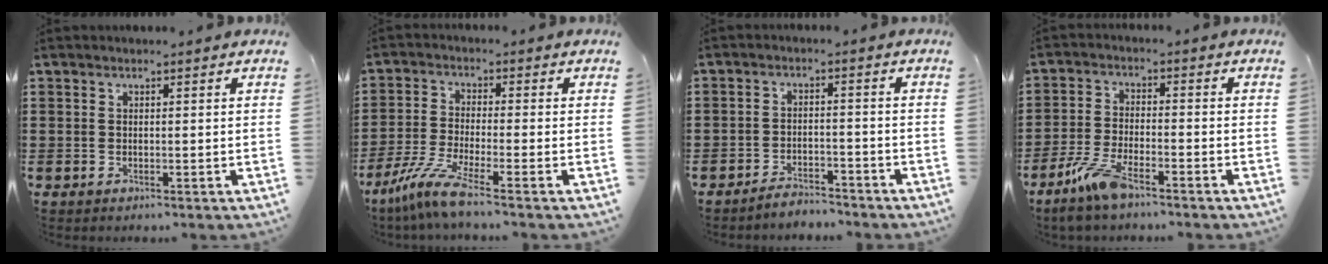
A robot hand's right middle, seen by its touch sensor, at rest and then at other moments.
{"total": 6.3, "force": [-4.5, 0.1, 4.4], "torque": [-0.107, -0.023, -0.092]}
{"total": 3.4, "force": [-3.4, 0.4, -0.1], "torque": [-0.007, 0.002, -0.072]}
{"total": 6.9, "force": [-4.7, 1.6, 4.8], "torque": [-0.117, -0.012, -0.093]}